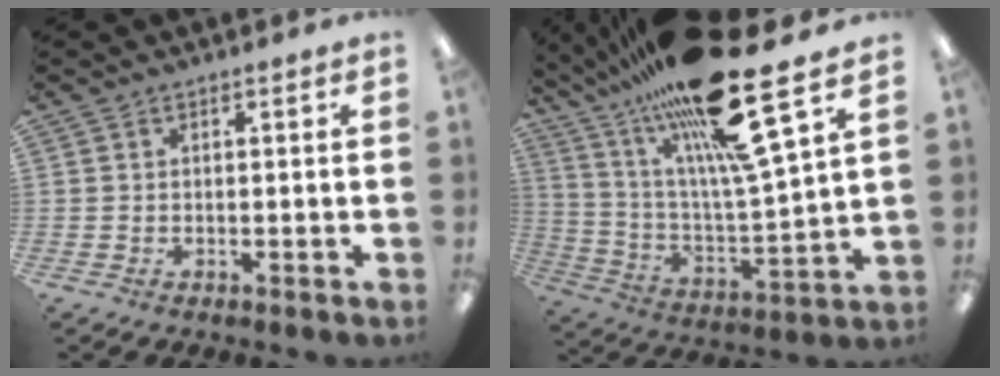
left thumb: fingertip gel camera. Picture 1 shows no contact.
{"total": 25.9, "force": [18.5, 4.4, 17.6], "torque": [-0.307, -0.101, 0.296]}